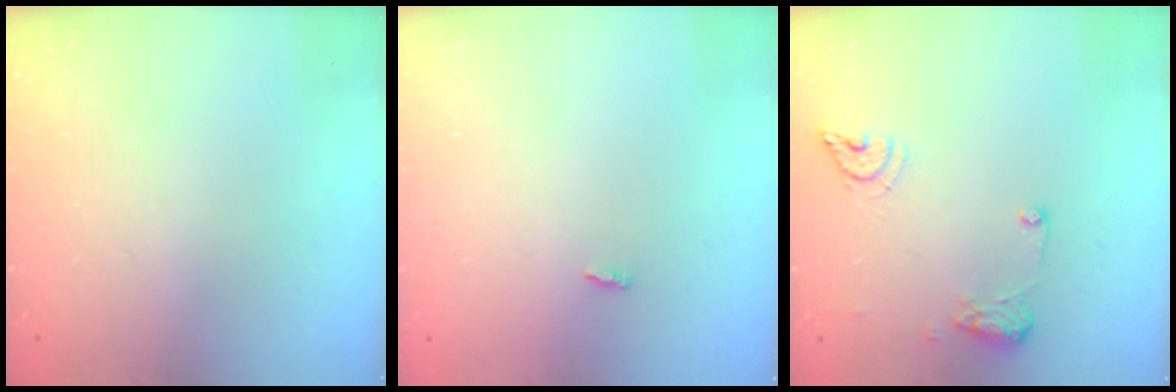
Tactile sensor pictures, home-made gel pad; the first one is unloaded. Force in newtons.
{"total": 1.9, "press": 1.9, "slide": 0.2}
{"total": 9.6, "press": 9.5, "slide": 1.4}